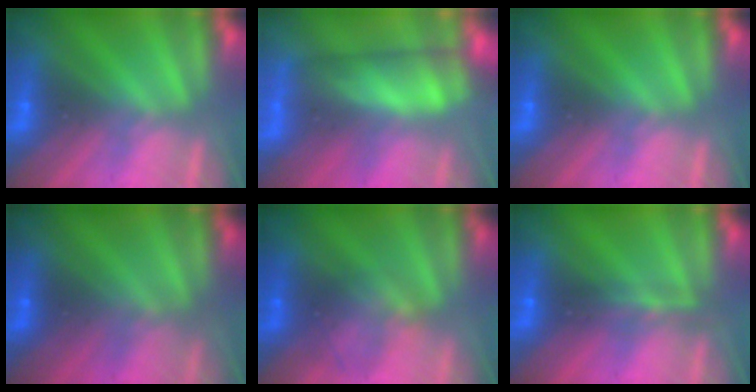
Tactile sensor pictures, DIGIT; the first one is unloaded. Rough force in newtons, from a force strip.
{"total": 4.5}
{"total": 0.0}
{"total": 1.8}
{"total": 1.7}
{"total": 2.3}